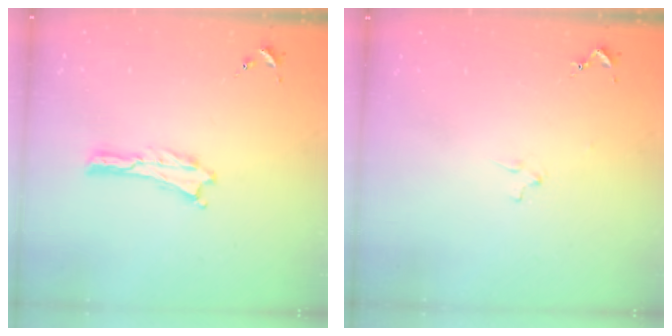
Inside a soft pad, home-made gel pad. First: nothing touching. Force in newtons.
{"total": 1.1, "press": 1.1, "slide": 0.1}